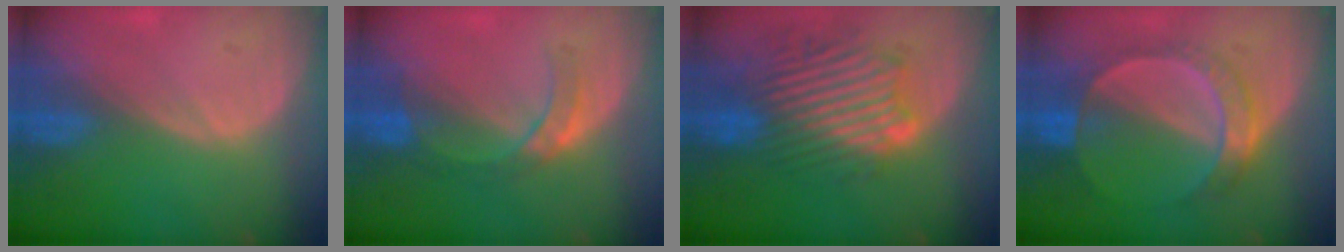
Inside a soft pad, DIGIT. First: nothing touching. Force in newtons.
{"total": 4.7, "press": 4.6, "slide": 1.0}
{"total": 11.0, "press": 10.3, "slide": 4.0}
{"total": 6.9, "press": 6.5, "slide": 2.4}